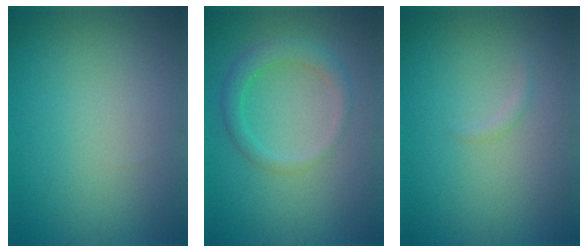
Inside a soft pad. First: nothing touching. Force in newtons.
{"total": 2.6, "press": 2.6, "slide": 0.0}
{"total": 0.6, "press": 0.6, "slide": 0.0}